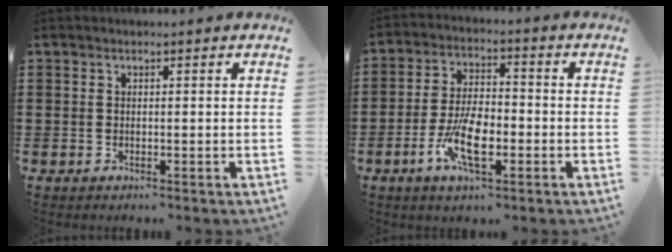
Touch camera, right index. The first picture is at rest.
{"total": 8.5, "force": [-3.0, 3.7, 7.1], "torque": [-0.152, -0.008, -0.056]}